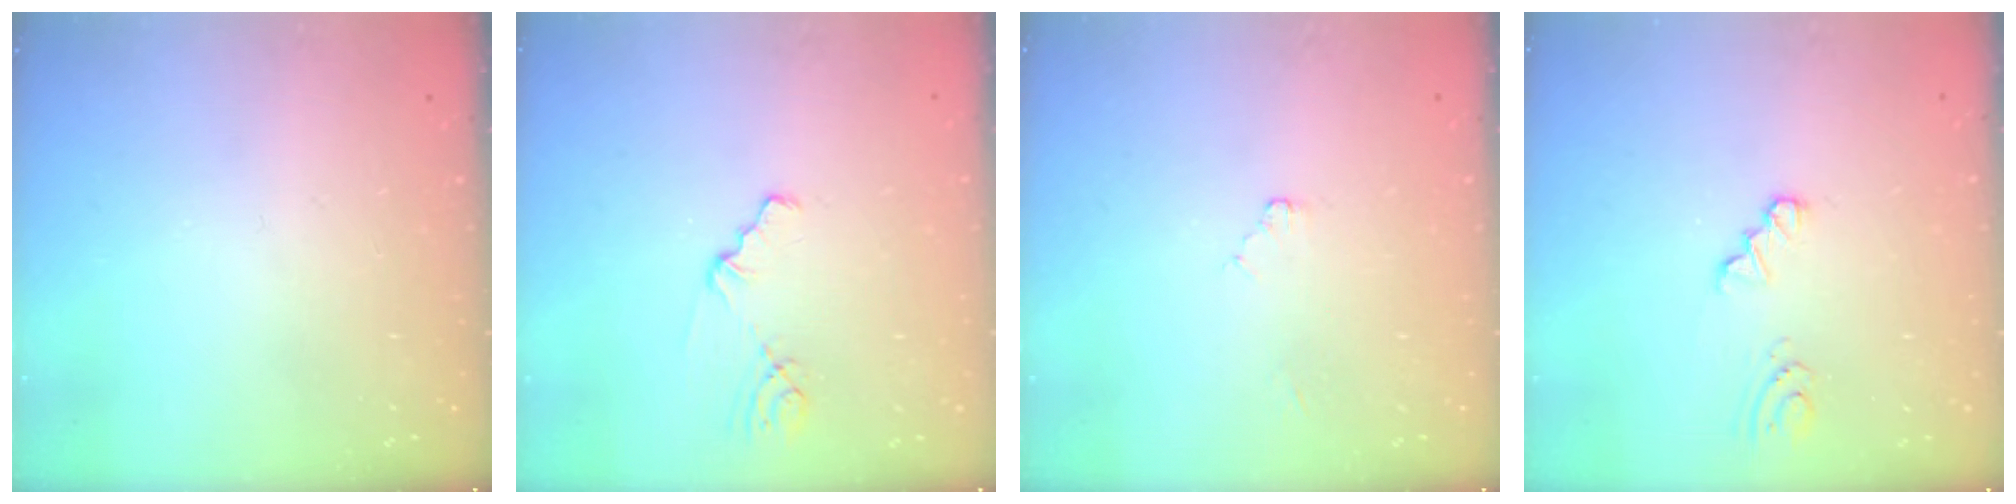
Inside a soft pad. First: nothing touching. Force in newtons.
{"total": 1.2, "press": 1.2, "slide": 0.2}
{"total": 2.4, "press": 2.4, "slide": 0.4}
{"total": 0.9, "press": 0.9, "slide": 0.1}